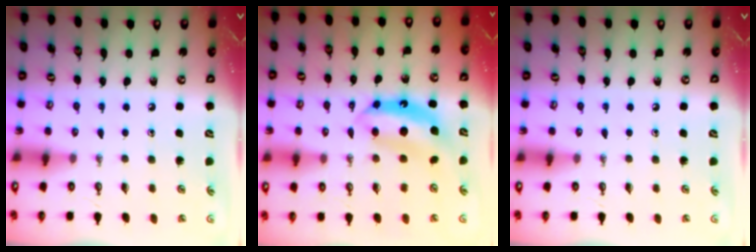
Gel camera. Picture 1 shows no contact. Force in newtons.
{"total": 7.1, "press": 7.0, "slide": 0.6}
{"total": 0.0}